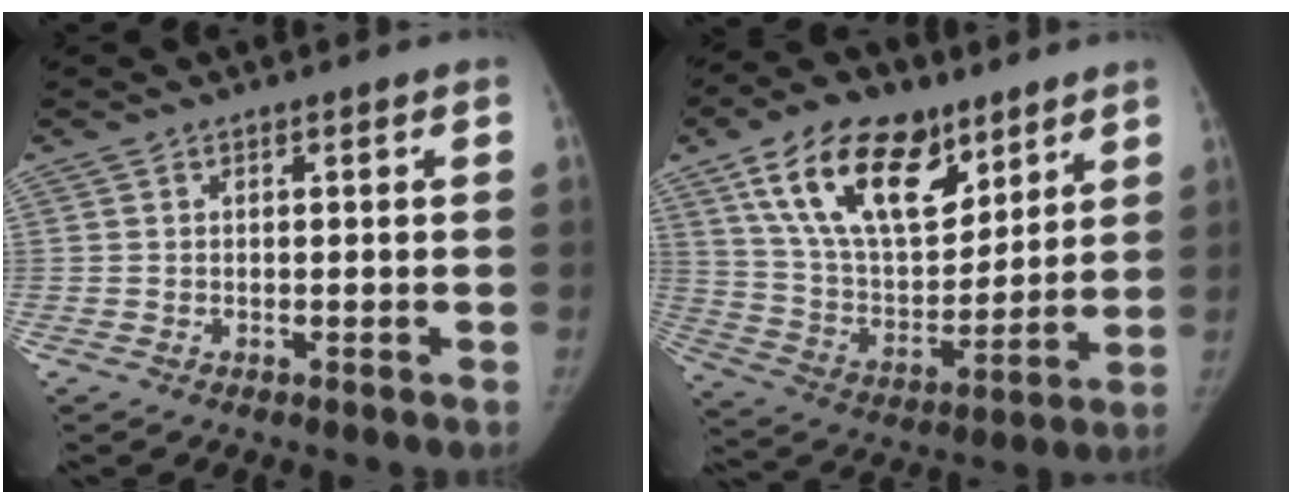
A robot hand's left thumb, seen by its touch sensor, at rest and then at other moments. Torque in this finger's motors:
{"motor_torque": [0.49, 0.23, 1.75, -1.03, 0.20]}